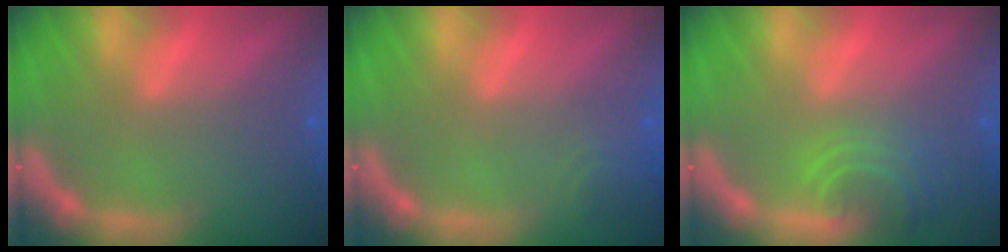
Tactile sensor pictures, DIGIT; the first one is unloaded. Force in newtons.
{"total": 1.9}
{"total": 4.0}